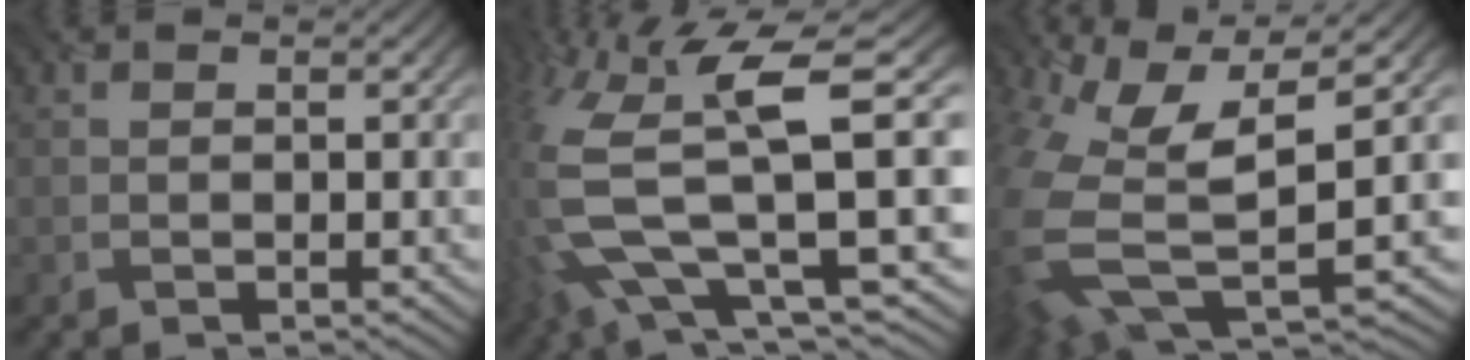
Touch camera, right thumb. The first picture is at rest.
{"total": 14.9, "force": [0.5, 5.4, 13.9], "torque": [-0.323, -0.007, 0.029]}
{"total": 13.5, "force": [1.0, 6.3, 12.0], "torque": [-0.299, -0.025, 0.040]}